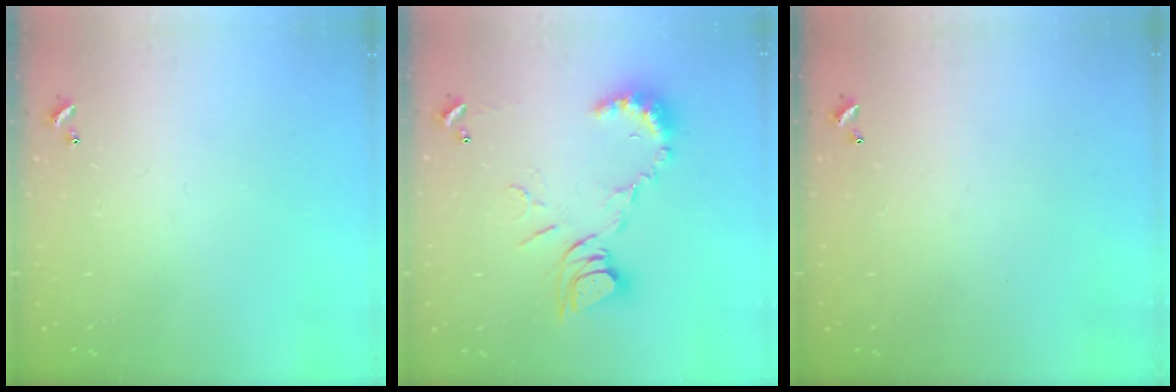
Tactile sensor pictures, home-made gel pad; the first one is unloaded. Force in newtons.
{"total": 11.6, "press": 11.5, "slide": 1.0}
{"total": 2.9, "press": 2.9, "slide": 0.1}